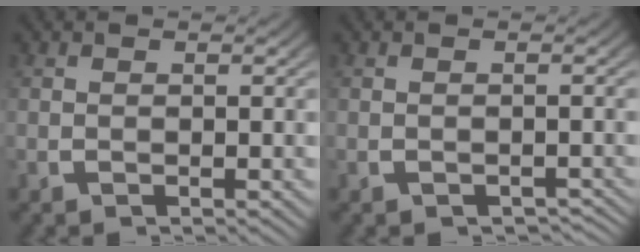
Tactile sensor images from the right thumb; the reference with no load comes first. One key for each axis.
{"total": 2.2, "fx": -2.1, "fy": 0.6, "fz": 0.5, "tx": -0.004, "ty": 0.001, "tz": -0.027}